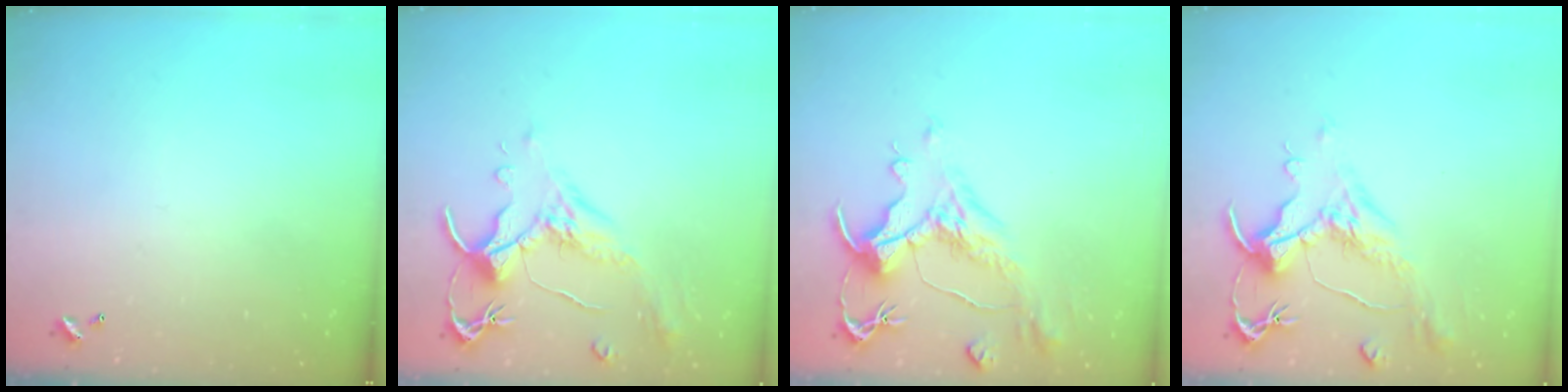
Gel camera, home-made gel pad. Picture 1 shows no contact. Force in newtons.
{"total": 1.5, "press": 1.0, "slide": 1.1}
{"total": 1.8, "press": 1.1, "slide": 1.4}
{"total": 1.6, "press": 0.7, "slide": 1.4}